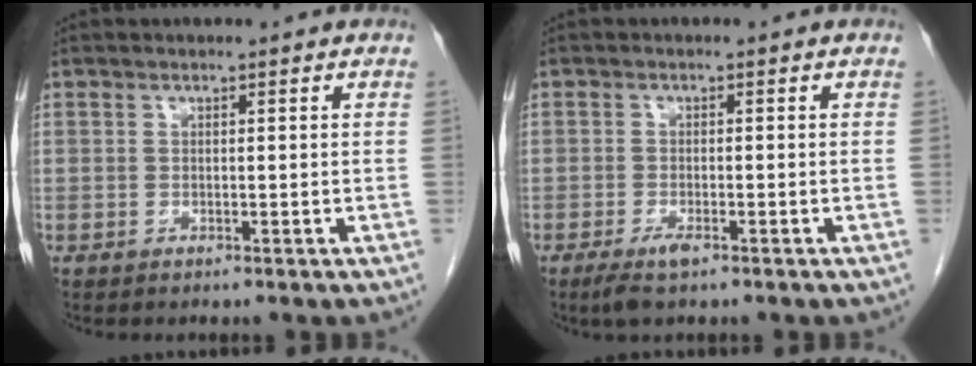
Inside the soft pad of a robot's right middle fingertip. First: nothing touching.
{"total": 2.9, "force": [-1.8, 0.6, 2.1], "torque": [-0.046, -0.005, -0.033]}